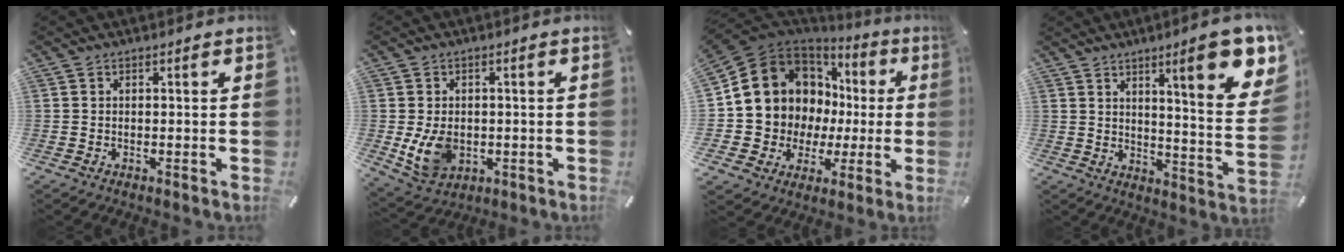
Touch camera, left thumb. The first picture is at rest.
{"total": 8.4, "force": [-0.9, 6.6, 5.1], "torque": [-0.102, -0.002, -0.016]}
{"total": 13.1, "force": [3.4, 12.1, 3.6], "torque": [-0.065, -0.046, 0.084]}
{"total": 17.2, "force": [8.9, 3.6, 14.2], "torque": [-0.193, -0.059, 0.128]}